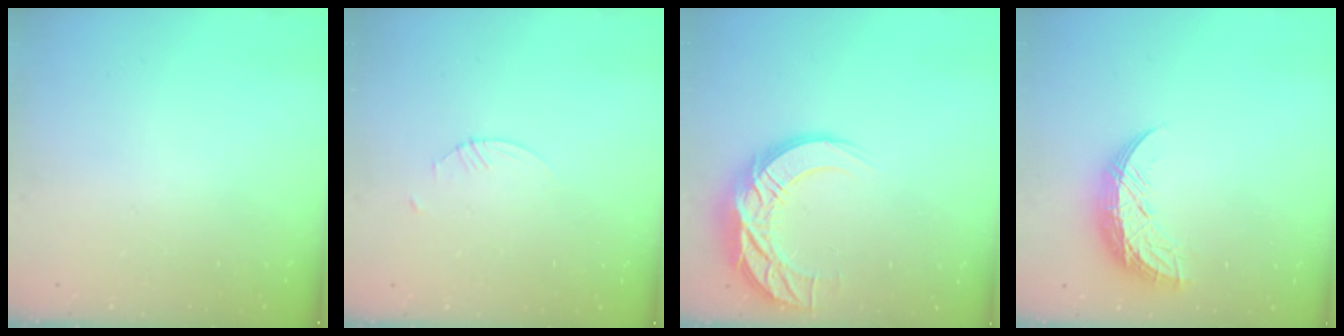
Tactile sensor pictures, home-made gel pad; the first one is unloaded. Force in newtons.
{"total": 1.6, "press": 1.5, "slide": 0.2}
{"total": 14.9, "press": 14.9, "slide": 1.3}
{"total": 9.7, "press": 9.7, "slide": 0.9}